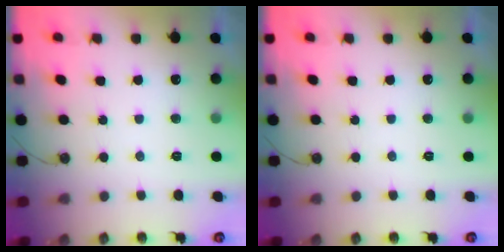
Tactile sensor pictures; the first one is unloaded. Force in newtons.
{"total": 0.0}